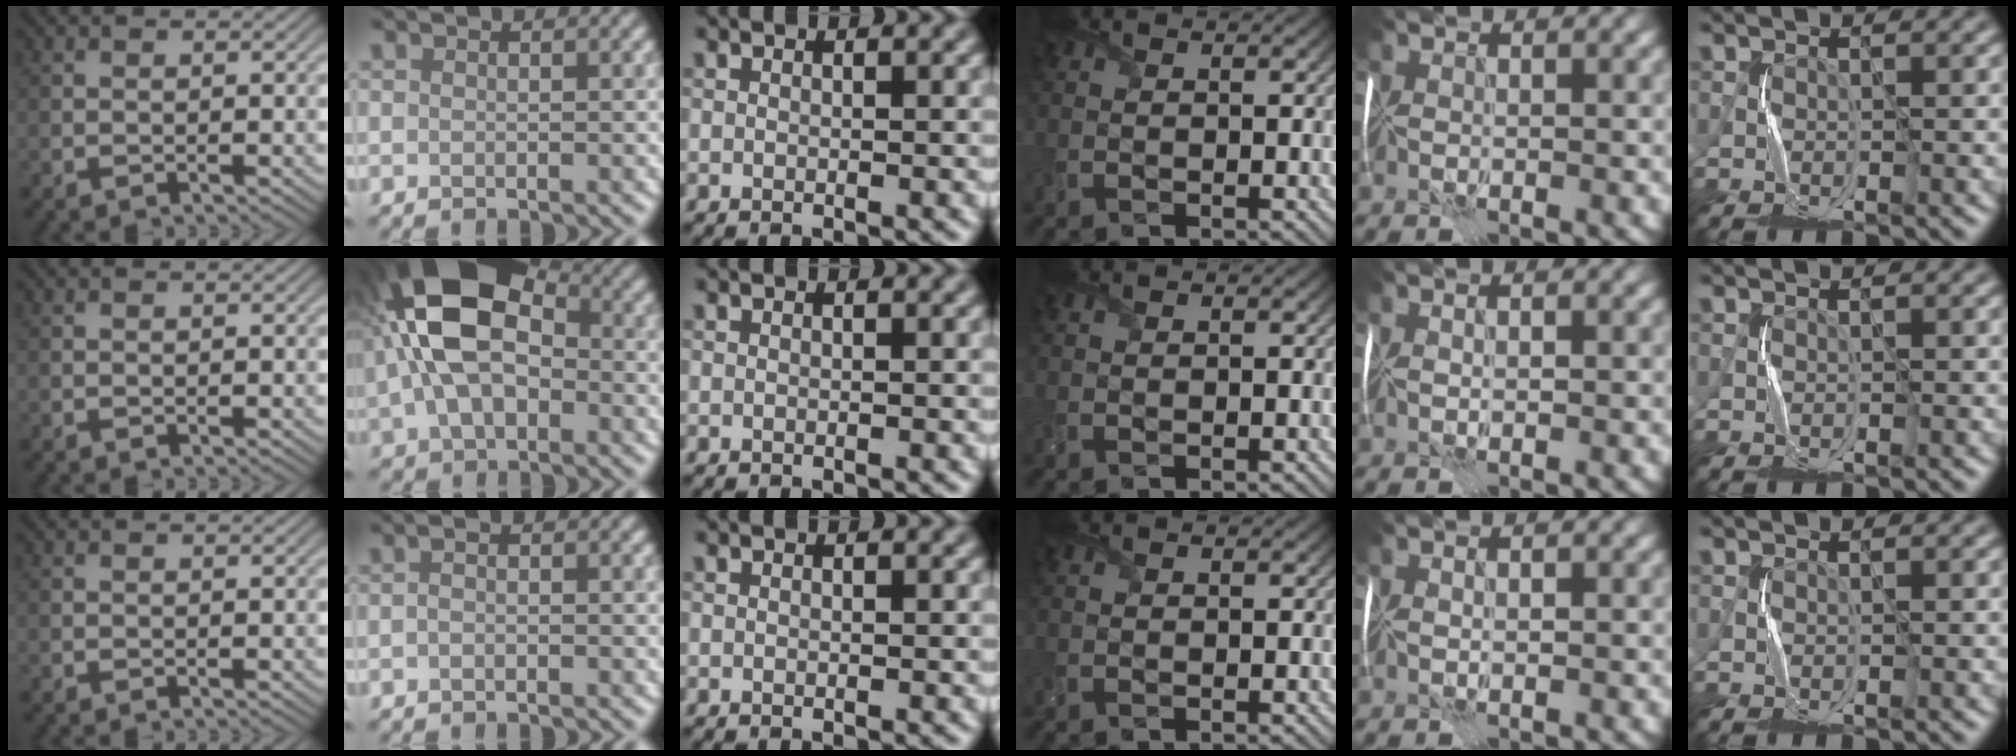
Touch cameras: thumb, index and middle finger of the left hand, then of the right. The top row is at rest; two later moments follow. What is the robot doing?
{"motion": "fold", "object": "plastic wrap"}